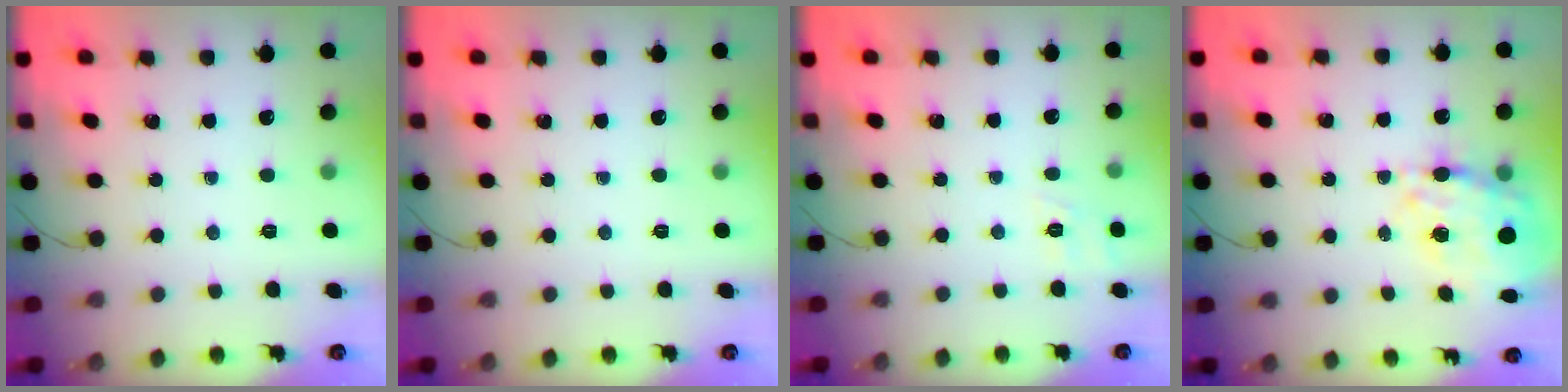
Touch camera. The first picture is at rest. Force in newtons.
{"total": 0.0}
{"total": 8.4, "press": 8.1, "slide": 2.0}
{"total": 17.4, "press": 16.9, "slide": 4.3}